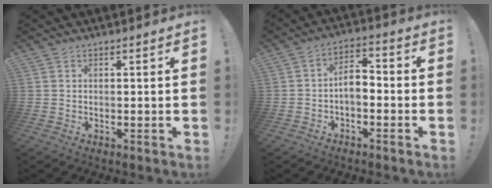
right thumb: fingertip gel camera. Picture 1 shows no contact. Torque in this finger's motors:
{"motor_torque": [0.36, 0.82, 0.24, -0.32, 0.01]}